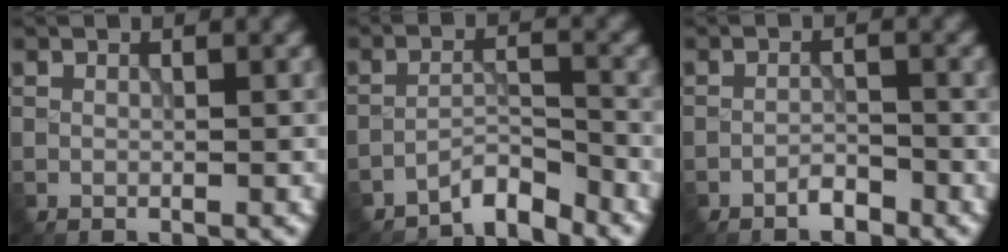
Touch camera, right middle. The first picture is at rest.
{"total": 3.2, "force": [-3.0, 0.4, 0.9], "torque": [-0.012, 0.008, -0.061]}
{"total": 1.4, "force": [-1.2, 0.4, 0.6], "torque": [-0.008, 0.005, -0.025]}